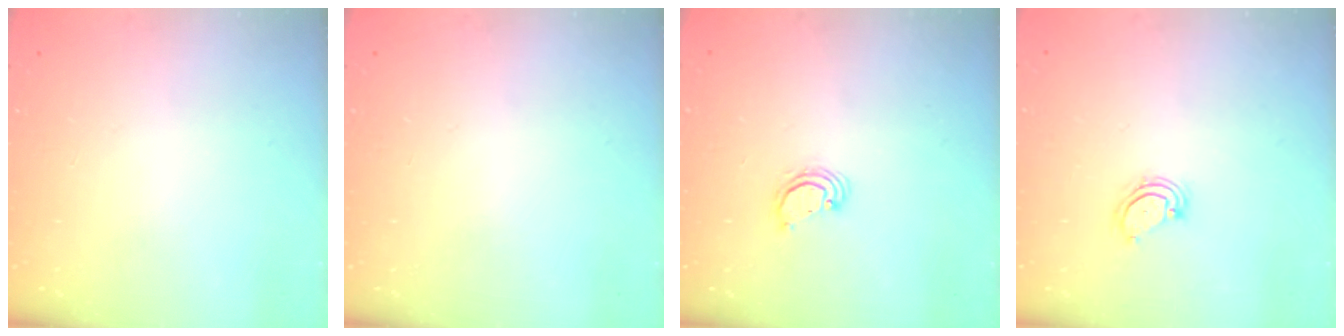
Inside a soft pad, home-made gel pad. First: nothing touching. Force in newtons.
{"total": 0.0}
{"total": 2.8, "press": 2.8, "slide": 0.2}
{"total": 3.3, "press": 3.2, "slide": 0.7}